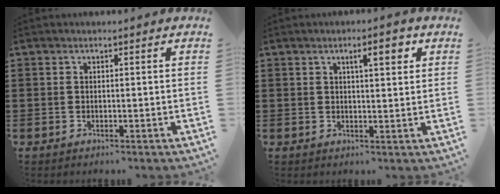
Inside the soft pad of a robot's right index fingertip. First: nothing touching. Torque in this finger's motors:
{"motor_torque": [0.31, 0.12, 0.09, 0.08]}